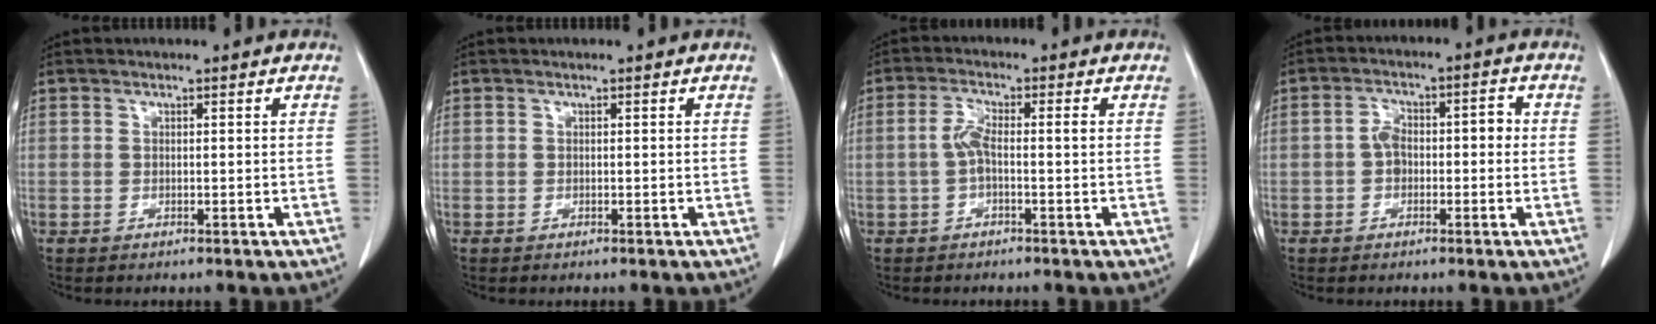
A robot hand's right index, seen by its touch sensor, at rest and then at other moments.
{"total": 0.0}
{"total": 3.5, "force": [-0.5, 0.6, 3.4], "torque": [-0.072, 0.015, -0.010]}
{"total": 5.0, "force": [-0.5, 2.8, 4.1], "torque": [-0.071, 0.035, -0.010]}